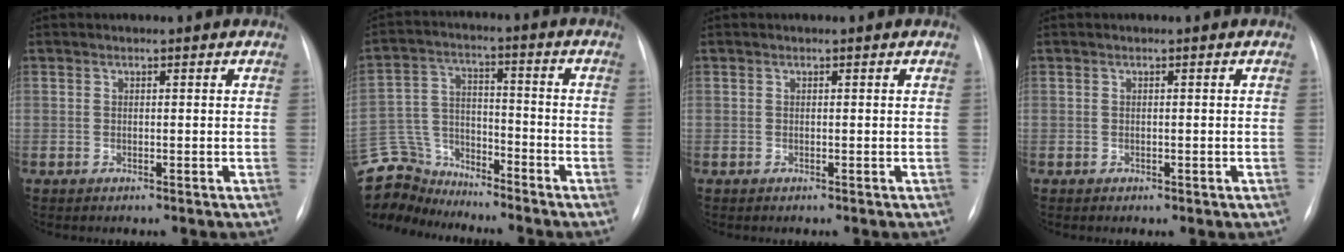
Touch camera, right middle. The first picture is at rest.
{"total": 12.2, "force": [-11.6, 3.5, 0.9], "torque": [-0.026, 0.027, -0.219]}
{"total": 0.0}
{"total": 0.5, "force": [-0.2, 0.3, 0.3], "torque": [-0.003, 0.001, -0.001]}